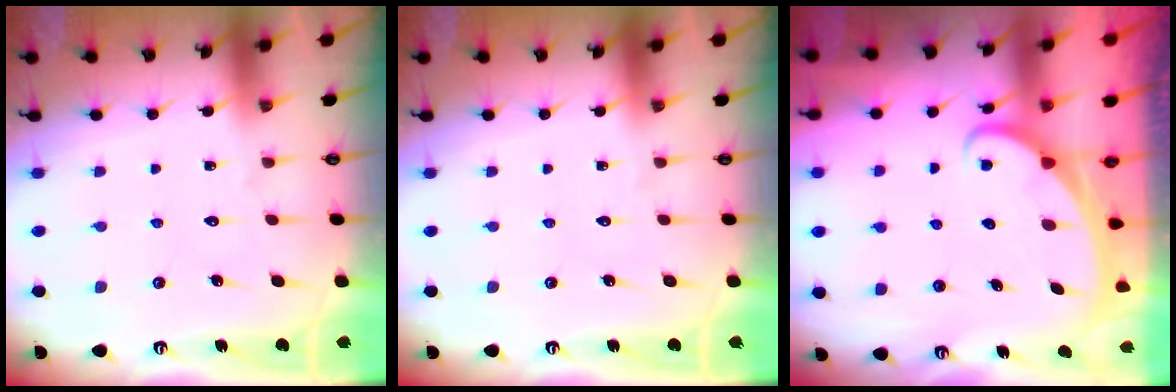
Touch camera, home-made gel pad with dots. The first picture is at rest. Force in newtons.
{"total": 0.0}
{"total": 2.1, "press": 2.1, "slide": 0.1}